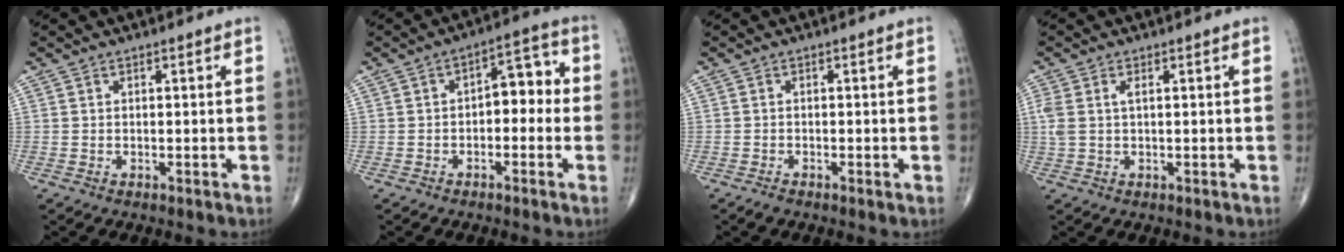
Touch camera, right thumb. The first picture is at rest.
{"total": 7.2, "force": [-0.6, 4.2, 5.8], "torque": [-0.049, 0.034, -0.021]}
{"total": 1.2, "force": [-0.7, 0.4, 0.8], "torque": [-0.017, -0.004, -0.018]}
{"total": 3.8, "force": [0.9, 1.9, 3.2], "torque": [-0.097, 0.014, 0.022]}